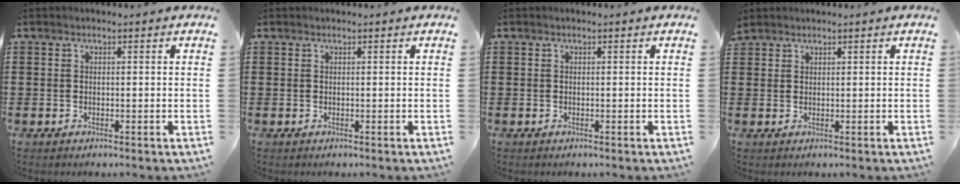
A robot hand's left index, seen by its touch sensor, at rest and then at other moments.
{"total": 0.0}
{"total": 0.0}
{"total": 1.3, "force": [1.2, 0.4, 0.0], "torque": [-0.004, 0.002, 0.024]}